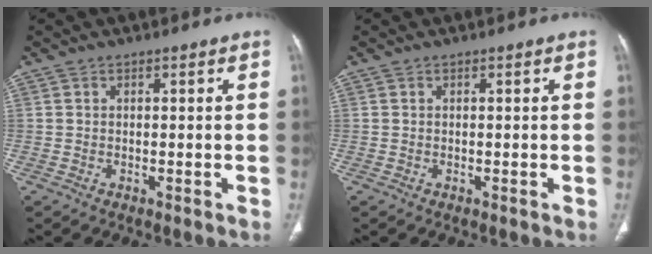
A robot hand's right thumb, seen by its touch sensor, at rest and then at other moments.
{"total": 0.0}